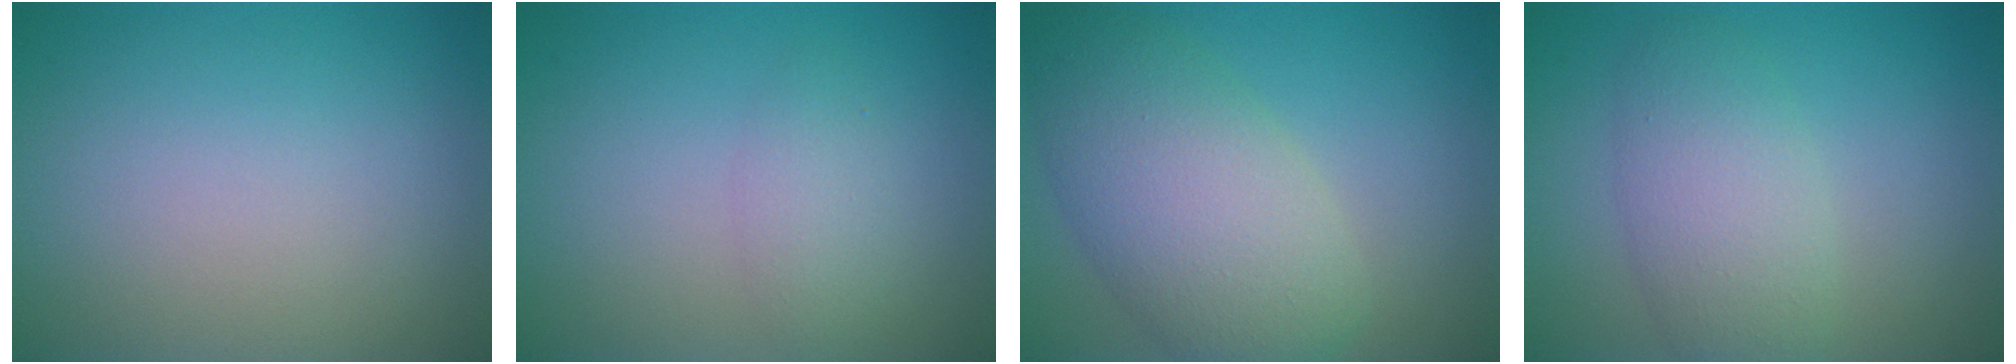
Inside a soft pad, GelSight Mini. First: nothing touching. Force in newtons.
{"total": 1.8, "press": 1.8, "slide": 0.2}
{"total": 7.8, "press": 7.8, "slide": 0.3}
{"total": 4.3, "press": 4.3, "slide": 0.1}